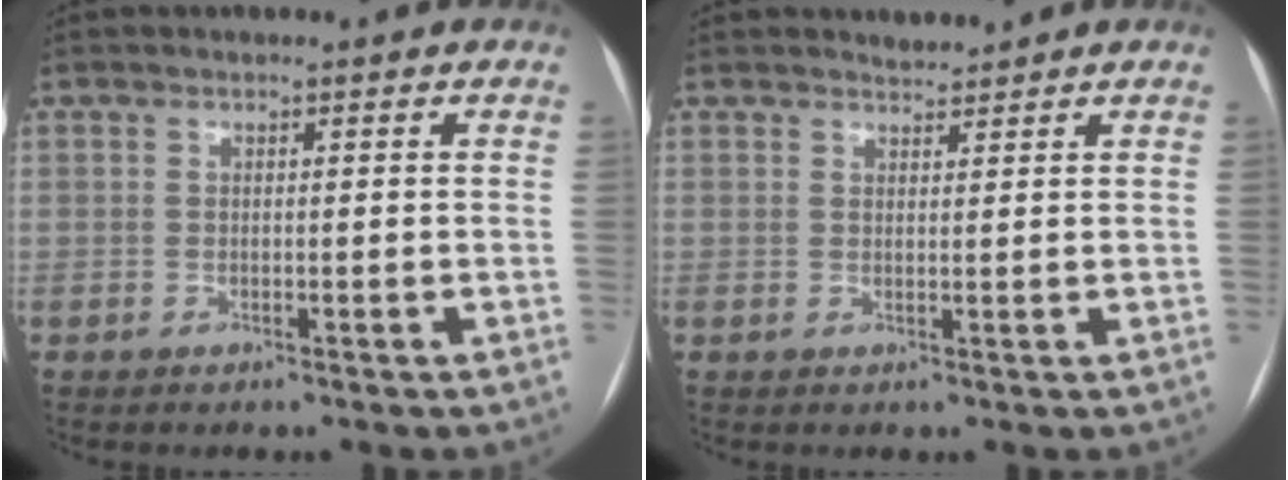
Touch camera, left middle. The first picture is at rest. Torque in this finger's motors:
{"motor_torque": [0.00, 0.03, -0.02, -0.01]}